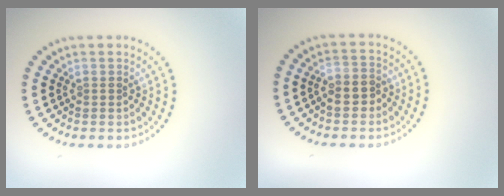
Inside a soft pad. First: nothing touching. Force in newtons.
{"total": 1.8, "press": 1.7, "slide": 0.6}